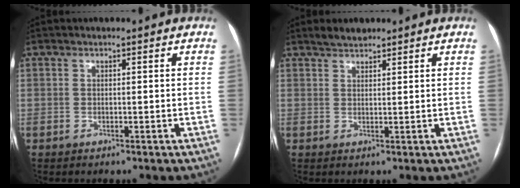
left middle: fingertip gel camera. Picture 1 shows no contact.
{"total": 2.3, "force": [2.1, 0.7, 0.7], "torque": [-0.016, 0.009, 0.037]}